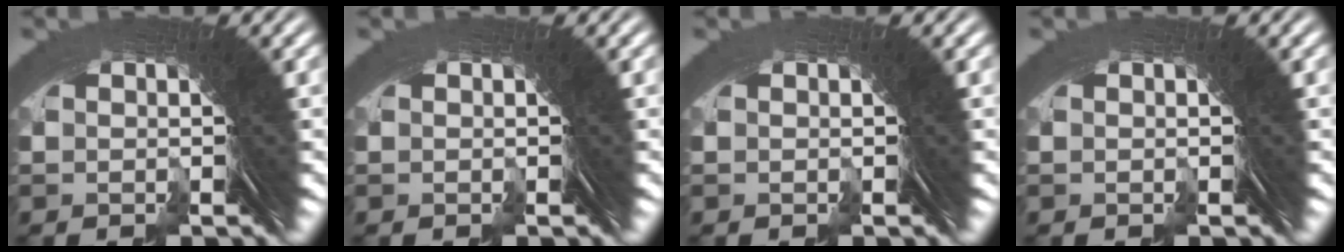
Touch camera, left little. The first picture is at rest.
{"total": 0.0}
{"total": 0.0}
{"total": 0.0}